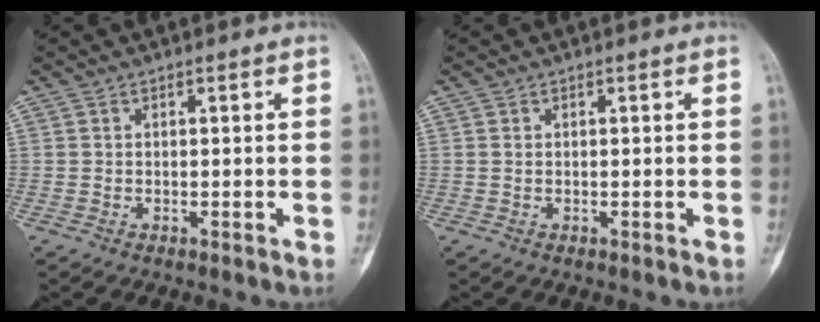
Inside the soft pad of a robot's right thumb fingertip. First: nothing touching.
{"total": 0.5, "force": [0.1, 0.4, 0.3], "torque": [-0.009, 0.002, 0.003]}